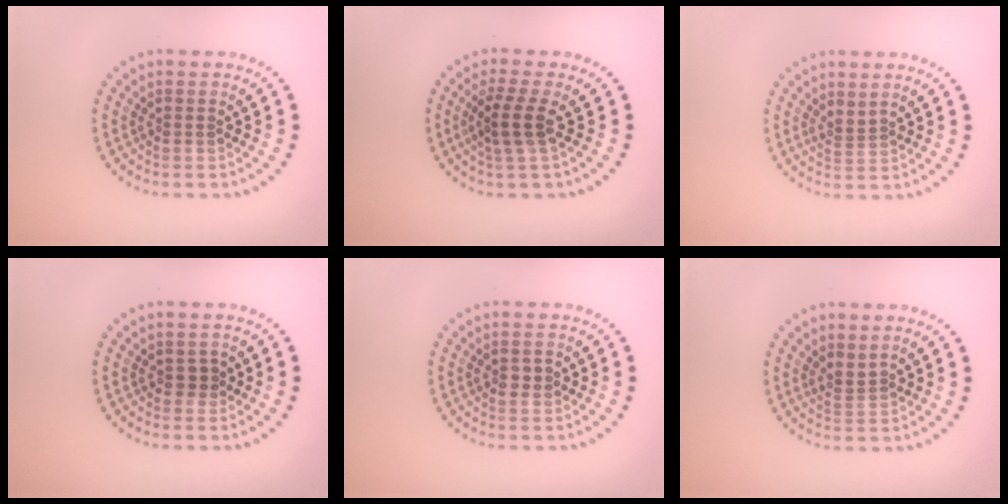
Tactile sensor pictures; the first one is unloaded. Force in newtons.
{"total": 2.5, "press": 1.9, "slide": 1.7}
{"total": 0.9, "press": 0.3, "slide": 0.8}
{"total": 0.9, "press": 0.8, "slide": 0.5}
{"total": 1.0, "press": 1.0, "slide": 0.1}
{"total": 1.0, "press": 0.5, "slide": 0.9}